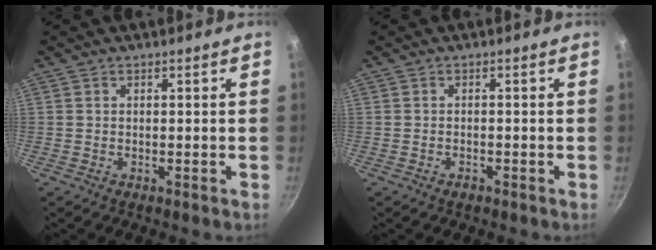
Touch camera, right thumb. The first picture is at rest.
{"total": 1.0, "force": [-0.8, 0.5, 0.5], "torque": [-0.012, 0.007, -0.011]}